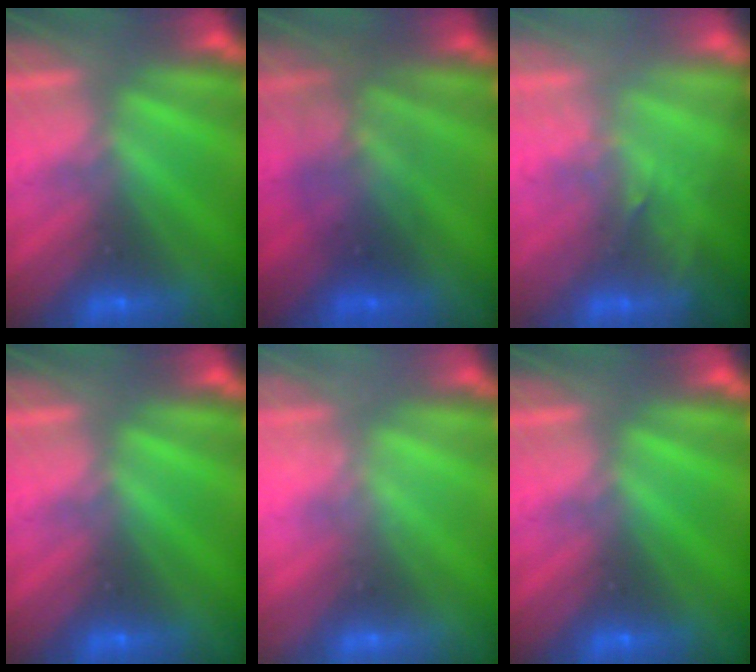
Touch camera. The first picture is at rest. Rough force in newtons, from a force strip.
{"total": 2.2}
{"total": 2.7}
{"total": 0.0}
{"total": 2.1}
{"total": 0.0}